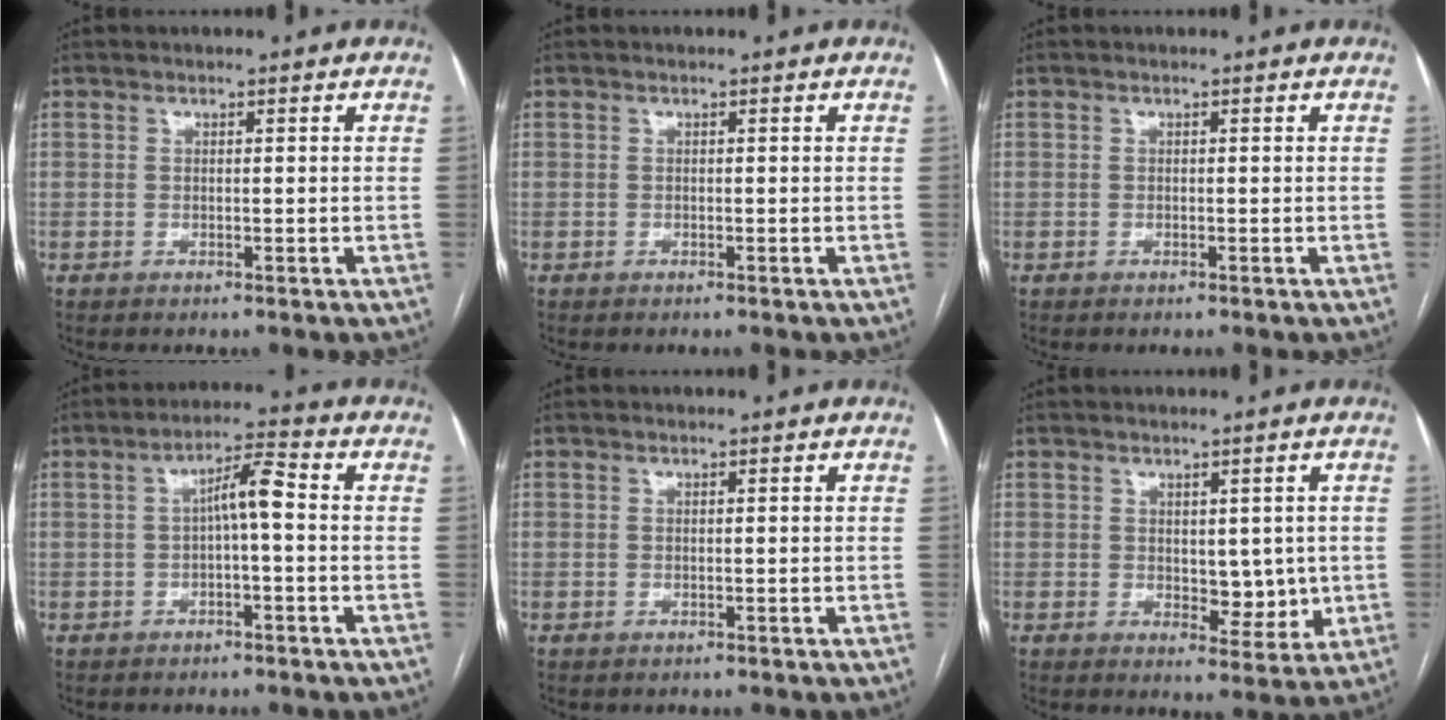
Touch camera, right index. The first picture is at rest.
{"total": 0.0}
{"total": 0.0}
{"total": 5.1, "force": [-0.1, 0.7, 5.0], "torque": [-0.081, 0.020, -0.003]}
{"total": 0.0}
{"total": 5.4, "force": [0.2, 3.0, 4.5], "torque": [-0.054, -0.008, 0.013]}